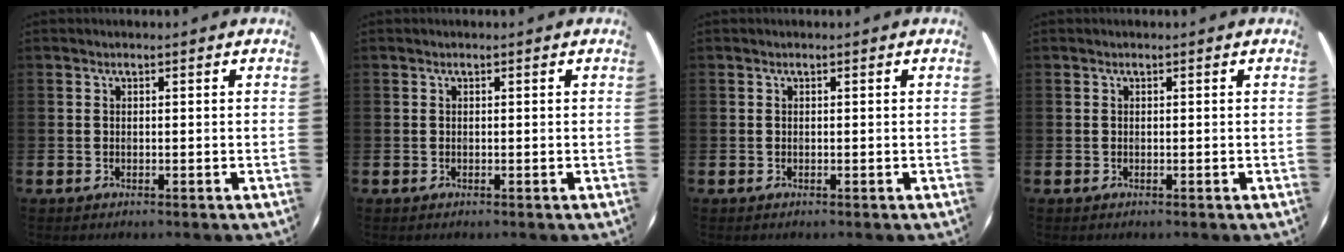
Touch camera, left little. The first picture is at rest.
{"total": 0.0}
{"total": 0.0}
{"total": 0.0}